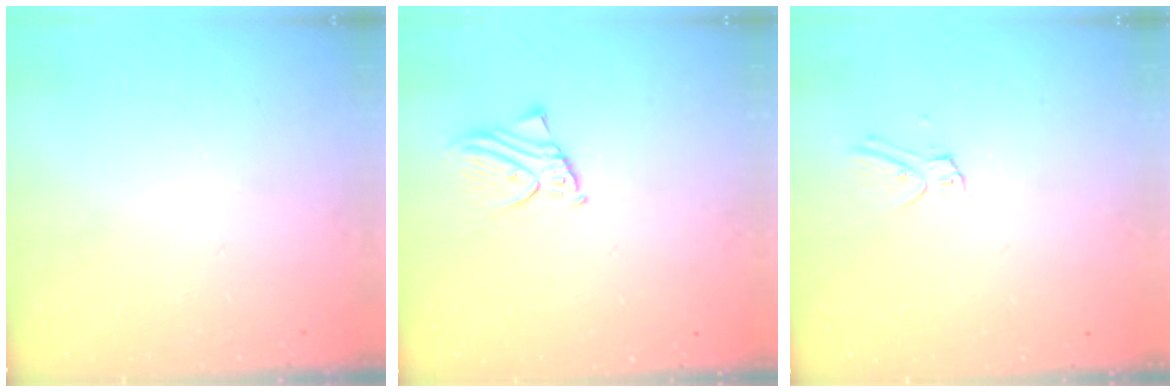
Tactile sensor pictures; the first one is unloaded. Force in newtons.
{"total": 4.3, "press": 4.3, "slide": 0.3}
{"total": 5.1, "press": 5.1, "slide": 0.4}